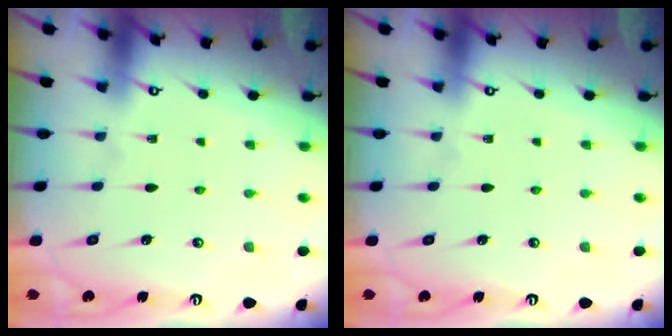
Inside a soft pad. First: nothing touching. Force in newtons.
{"total": 0.0}